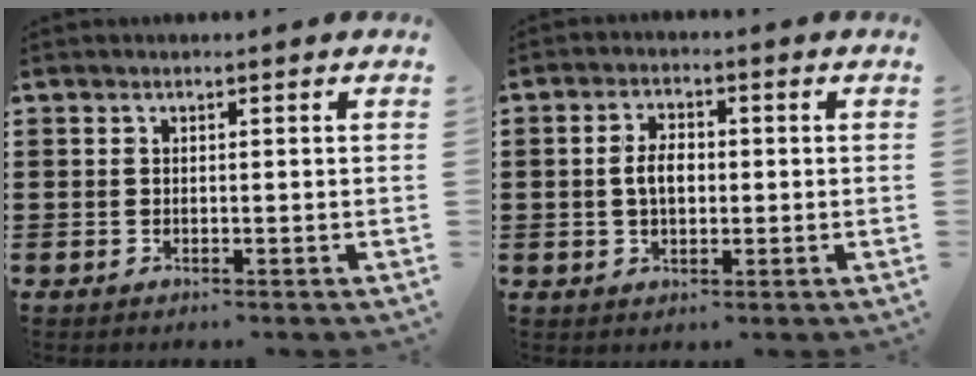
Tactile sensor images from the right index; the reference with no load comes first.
{"total": 4.2, "force": [0.0, 2.4, 3.5], "torque": [-0.061, 0.006, -0.004]}